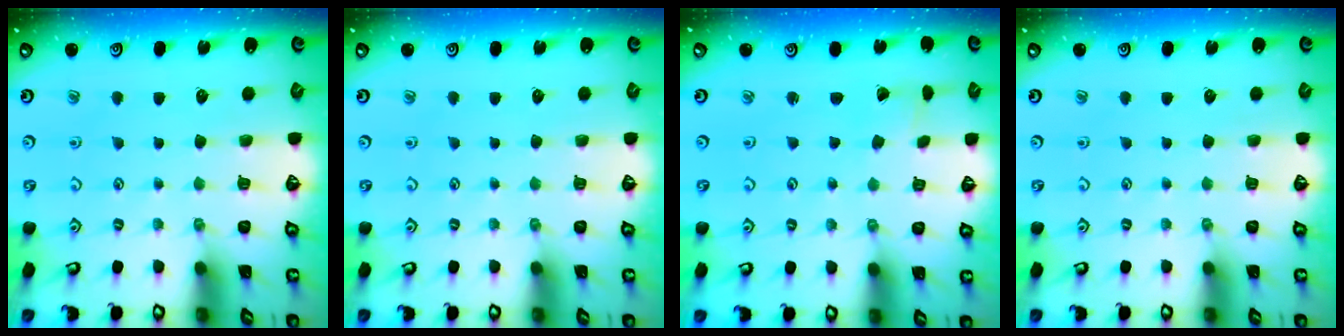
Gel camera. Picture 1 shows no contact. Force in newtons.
{"total": 0.0}
{"total": 1.7, "press": 1.7, "slide": 0.3}
{"total": 0.0}